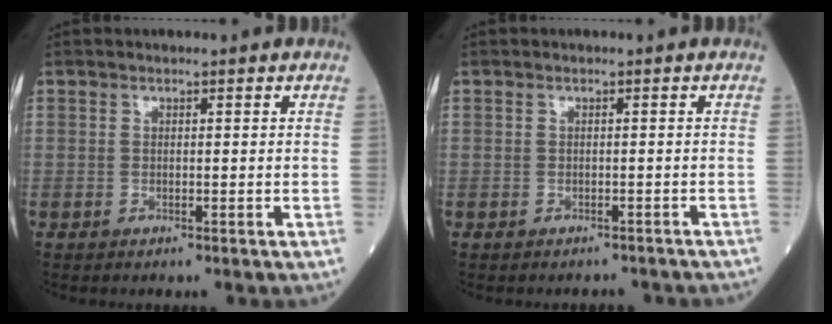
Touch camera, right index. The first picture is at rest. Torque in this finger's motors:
{"motor_torque": [-0.11, -0.09, -0.54, -0.13]}